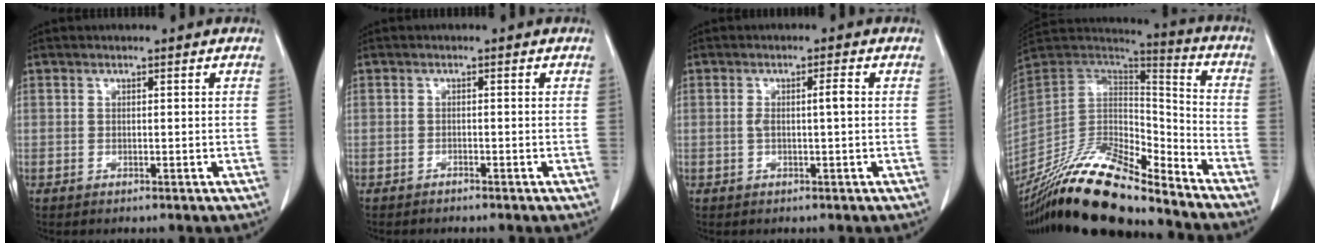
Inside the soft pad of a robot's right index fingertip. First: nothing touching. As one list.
[{"total": 0.9, "force": [-0.9, 0.0, 0.2], "torque": [-0.002, 0.002, -0.011]}, {"total": 2.5, "force": [0.0, 0.1, 2.5], "torque": [-0.046, 0.007, 0.006]}, {"total": 22.2, "force": [-19.1, 4.5, 10.4], "torque": [-0.218, 0.001, -0.344]}]